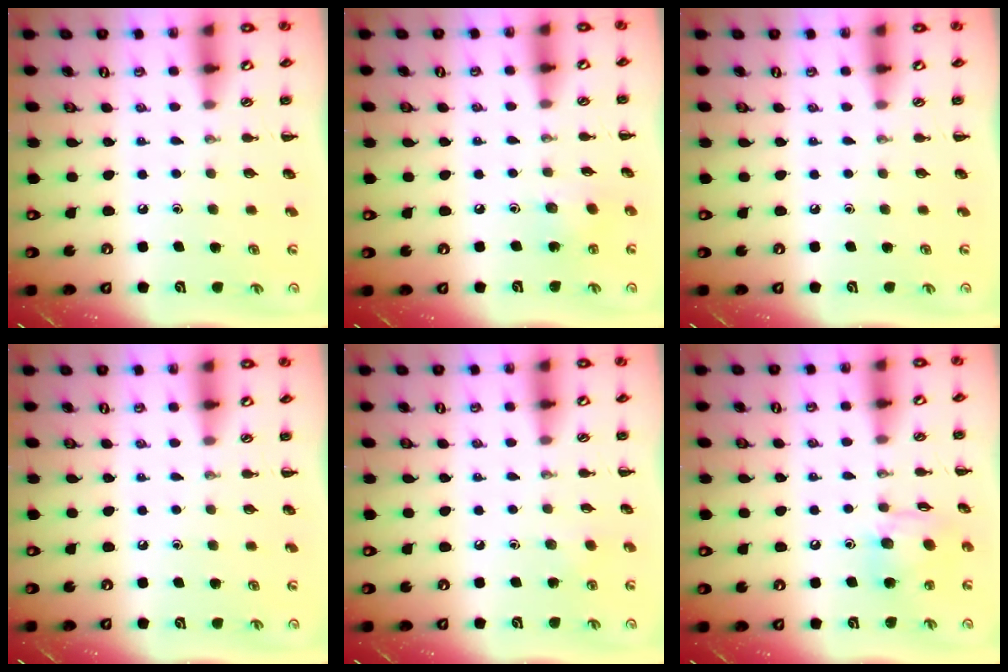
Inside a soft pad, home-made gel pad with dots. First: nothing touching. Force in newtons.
{"total": 4.2, "press": 4.0, "slide": 1.2}
{"total": 0.0}
{"total": 0.0}
{"total": 1.7, "press": 1.6, "slide": 0.6}
{"total": 10.4, "press": 10.3, "slide": 1.5}